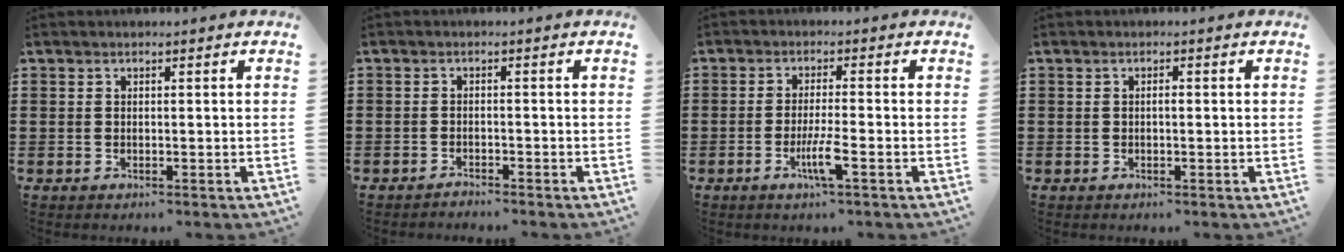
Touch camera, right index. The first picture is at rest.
{"total": 1.4, "force": [-1.4, 0.1, -0.1], "torque": [-0.003, 0.005, -0.031]}
{"total": 4.5, "force": [-2.0, 0.1, 4.0], "torque": [-0.081, -0.015, -0.038]}
{"total": 0.7, "force": [-0.1, 0.2, 0.7], "torque": [-0.014, -0.004, -0.001]}